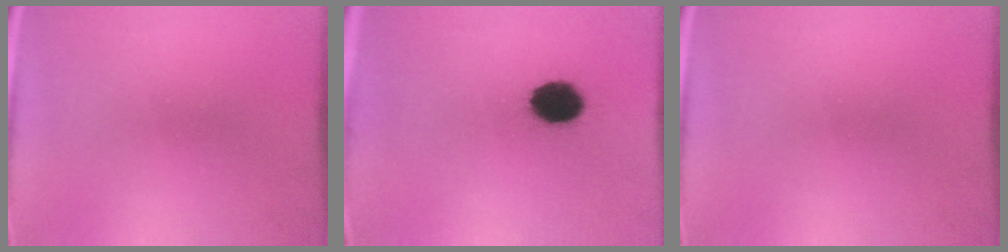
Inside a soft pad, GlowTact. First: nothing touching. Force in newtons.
{"total": 9.5}
{"total": 0.0}